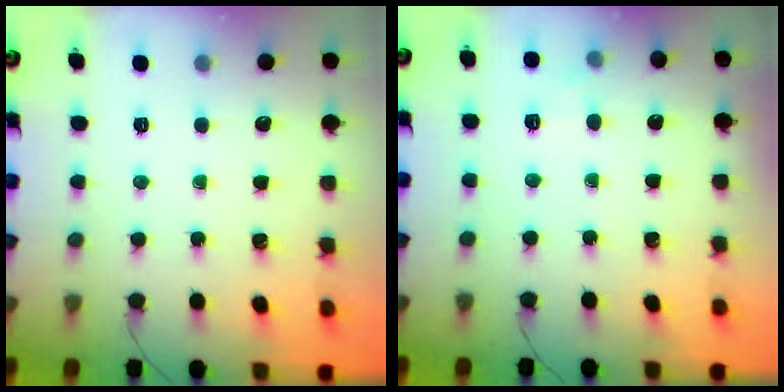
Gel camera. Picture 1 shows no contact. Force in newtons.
{"total": 6.3, "press": 6.1, "slide": 1.7}